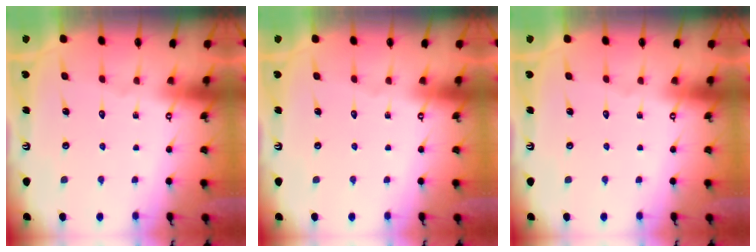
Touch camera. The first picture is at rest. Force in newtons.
{"total": 0.0}
{"total": 0.0}